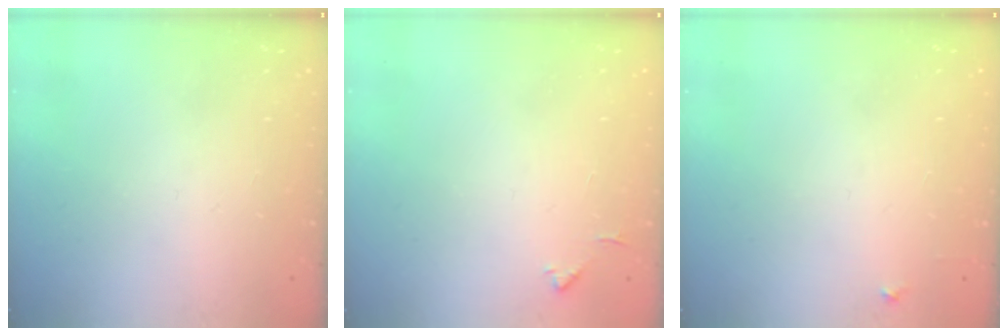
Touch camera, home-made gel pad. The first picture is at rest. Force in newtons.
{"total": 3.5, "press": 3.5, "slide": 0.5}
{"total": 4.1, "press": 4.1, "slide": 0.6}